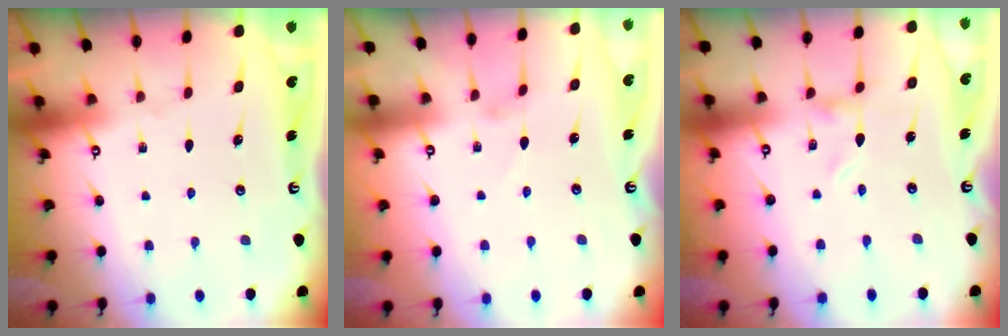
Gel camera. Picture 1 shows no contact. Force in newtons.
{"total": 1.1, "press": 1.1, "slide": 0.1}
{"total": 0.0}